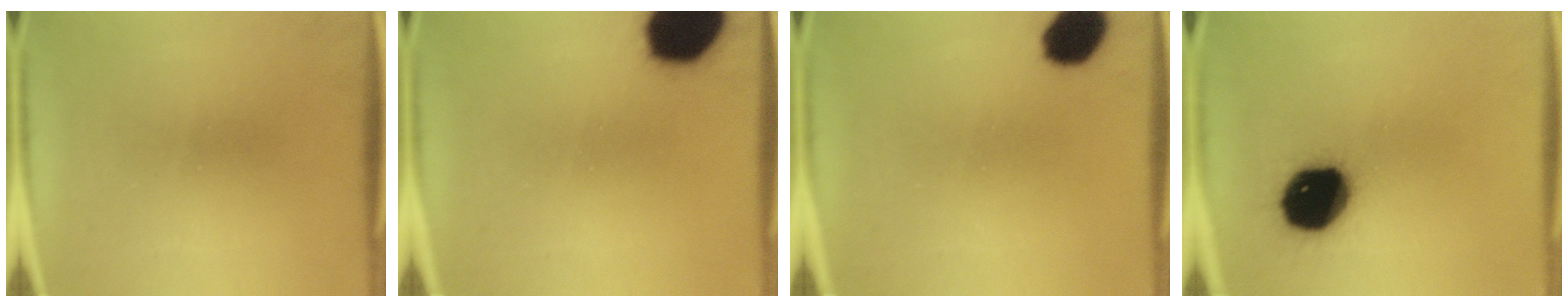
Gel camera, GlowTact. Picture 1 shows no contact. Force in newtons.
{"total": 17.4}
{"total": 8.5}
{"total": 17.6}